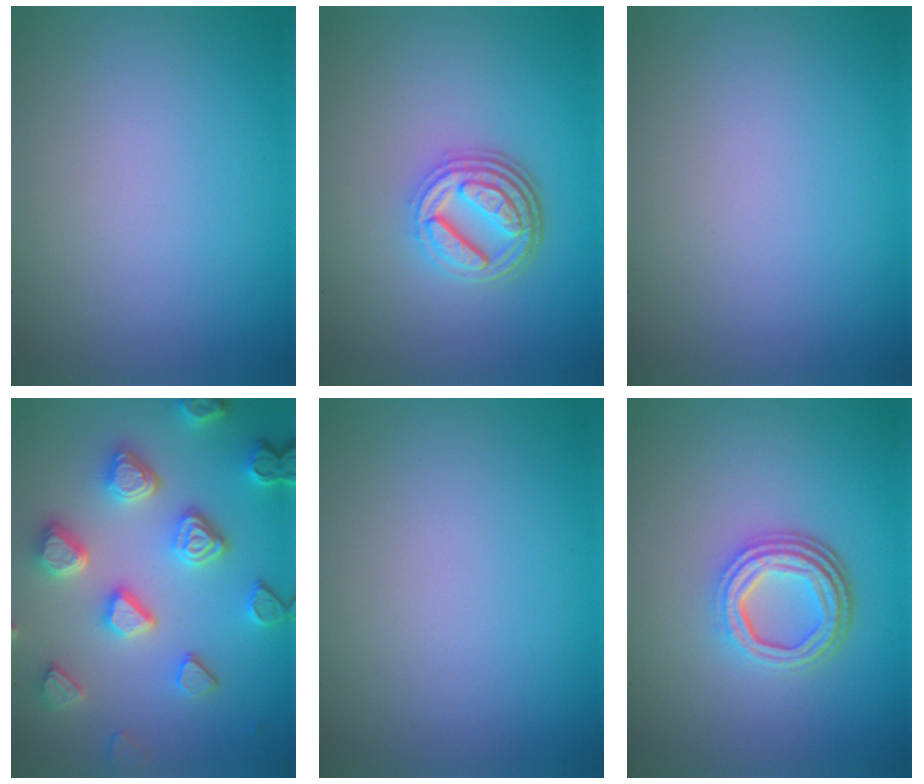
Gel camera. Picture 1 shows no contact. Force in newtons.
{"total": 4.7, "press": 3.5, "slide": 3.1}
{"total": 0.0}
{"total": 5.9, "press": 5.3, "slide": 2.7}
{"total": 0.0}
{"total": 4.5, "press": 3.3, "slide": 3.1}